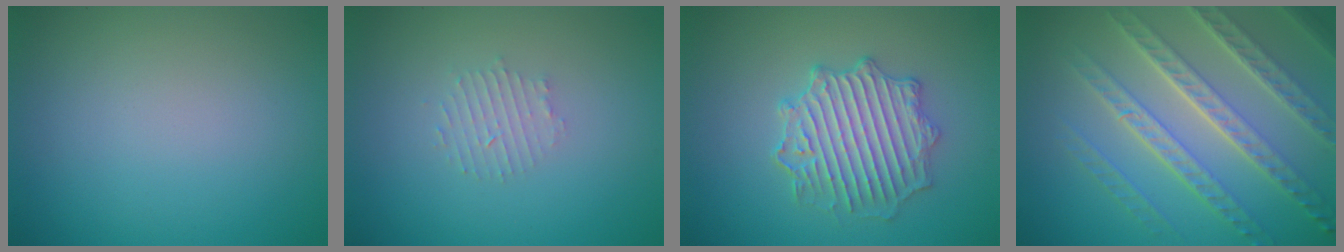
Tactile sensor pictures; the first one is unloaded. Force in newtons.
{"total": 1.6, "press": 1.5, "slide": 0.3}
{"total": 4.8, "press": 4.5, "slide": 1.7}
{"total": 7.8, "press": 5.5, "slide": 5.6}